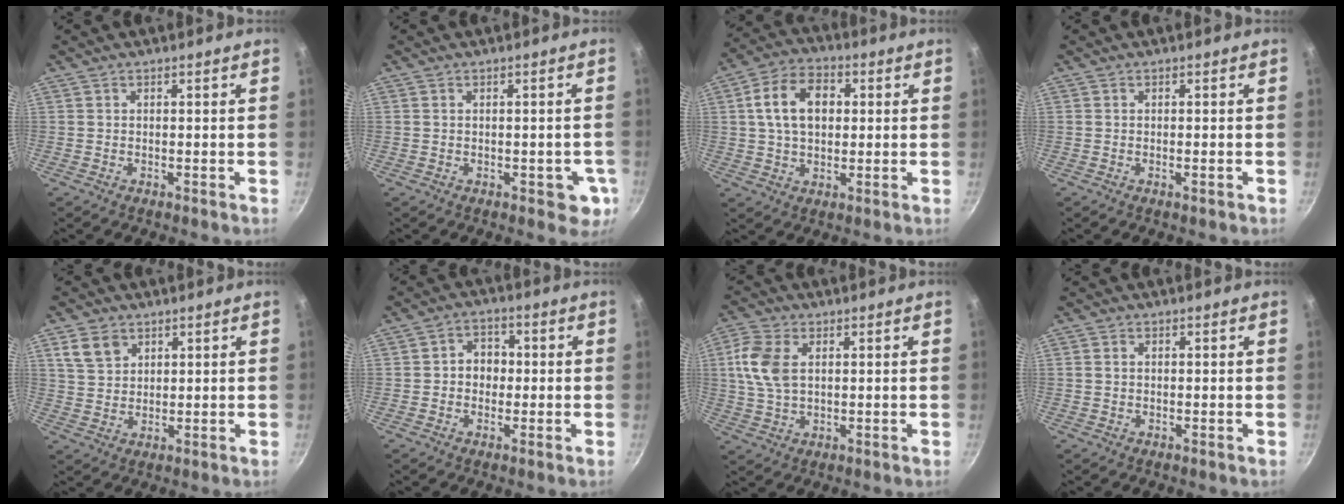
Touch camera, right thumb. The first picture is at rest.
{"total": 5.5, "force": [-1.2, 3.1, 4.4], "torque": [-0.022, 0.006, -0.010]}
{"total": 11.6, "force": [2.0, 8.0, 8.2], "torque": [-0.121, 0.015, 0.025]}
{"total": 0.9, "force": [-0.3, 0.2, 0.8], "torque": [-0.013, 0.001, -0.005]}
{"total": 6.0, "force": [3.1, 4.3, 2.9], "torque": [-0.036, -0.005, 0.065]}
{"total": 5.1, "force": [-0.2, 4.3, 2.6], "torque": [-0.008, 0.011, -0.010]}
{"total": 9.0, "force": [1.9, 5.7, 6.7], "torque": [-0.135, 0.005, 0.033]}
{"total": 1.3, "force": [0.2, 1.0, 0.8], "torque": [-0.014, 0.005, 0.004]}